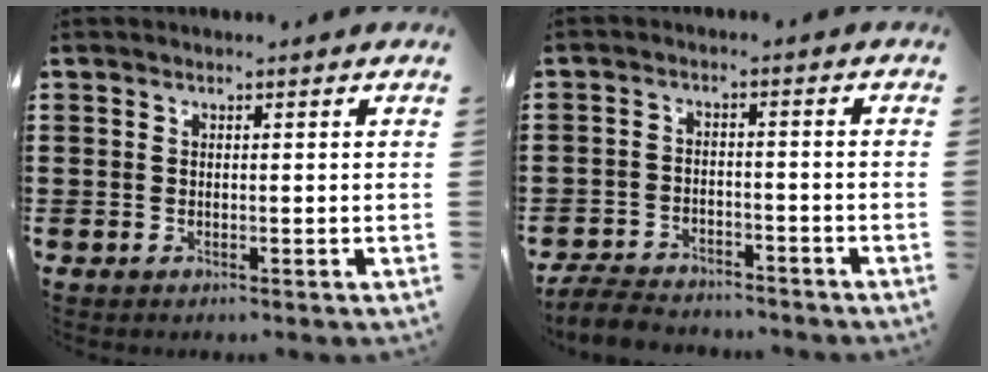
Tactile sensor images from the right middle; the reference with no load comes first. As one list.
[{"total": 5.0, "force": [-4.9, 0.9, 0.8], "torque": [-0.023, 0.004, -0.098]}]